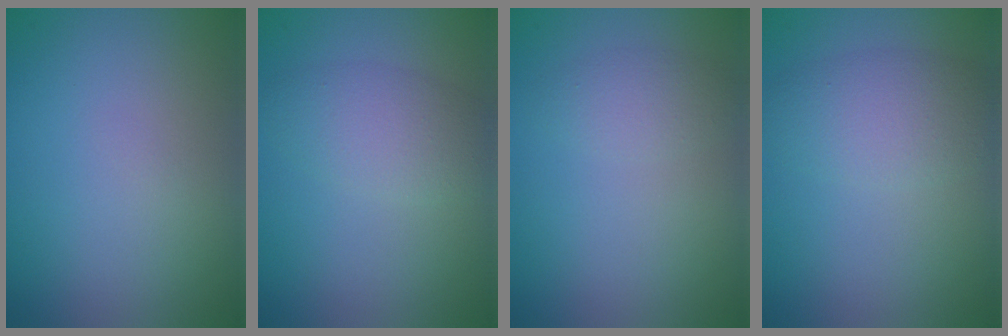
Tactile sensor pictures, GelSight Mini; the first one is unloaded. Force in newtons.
{"total": 3.2, "press": 3.2, "slide": 0.1}
{"total": 1.6, "press": 1.6, "slide": 0.1}
{"total": 3.8, "press": 3.8, "slide": 0.1}